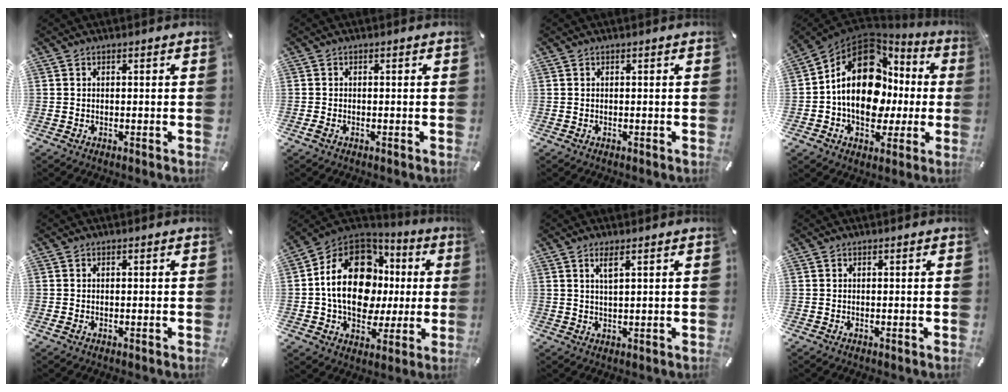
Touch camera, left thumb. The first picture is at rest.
{"total": 0.9, "force": [-0.5, 0.4, 0.7], "torque": [-0.013, -0.001, -0.008]}
{"total": 0.0}
{"total": 19.3, "force": [1.4, 13.9, 13.3], "torque": [-0.229, -0.004, 0.026]}
{"total": 0.5, "force": [-0.1, 0.2, 0.5], "torque": [-0.008, 0.000, -0.002]}
{"total": 20.7, "force": [1.7, 15.7, 13.4], "torque": [-0.244, -0.004, 0.028]}
{"total": 3.2, "force": [1.7, 0.4, 2.6], "torque": [-0.057, 0.002, 0.028]}
{"total": 0.0}